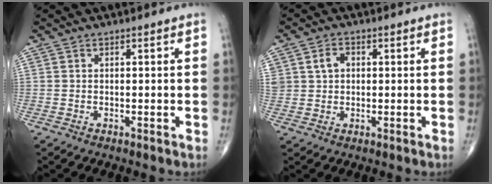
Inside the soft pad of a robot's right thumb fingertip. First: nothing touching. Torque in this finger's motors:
{"motor_torque": [0.02, 0.01, 0.29, 0.25, 0.00]}